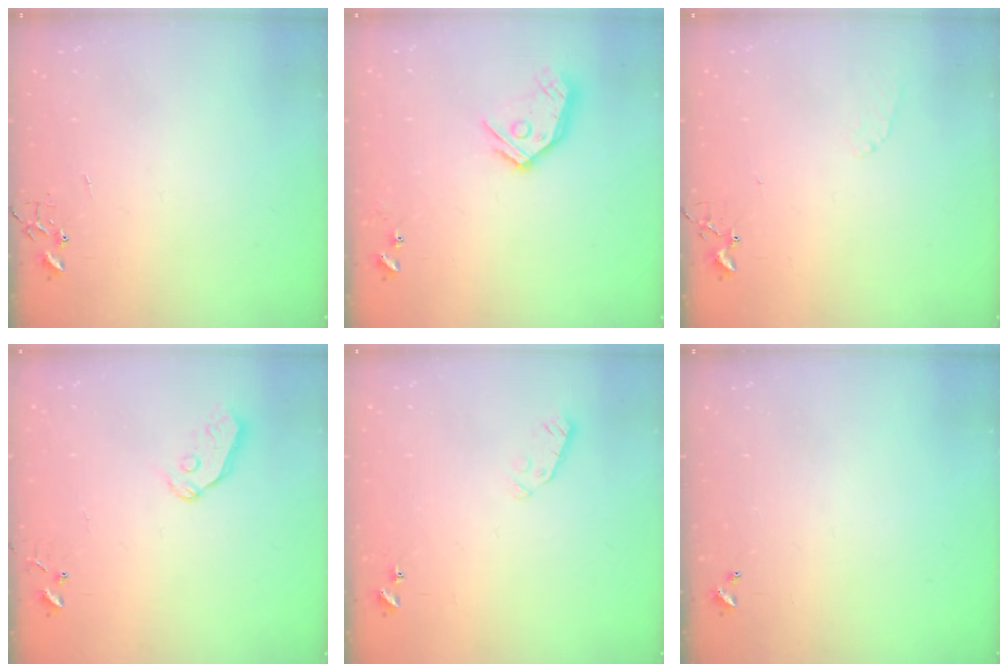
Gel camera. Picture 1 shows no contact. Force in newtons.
{"total": 13.2, "press": 13.1, "slide": 1.6}
{"total": 5.0, "press": 4.9, "slide": 0.7}
{"total": 6.1, "press": 6.1, "slide": 0.6}
{"total": 3.7, "press": 3.6, "slide": 0.9}
{"total": 0.0}